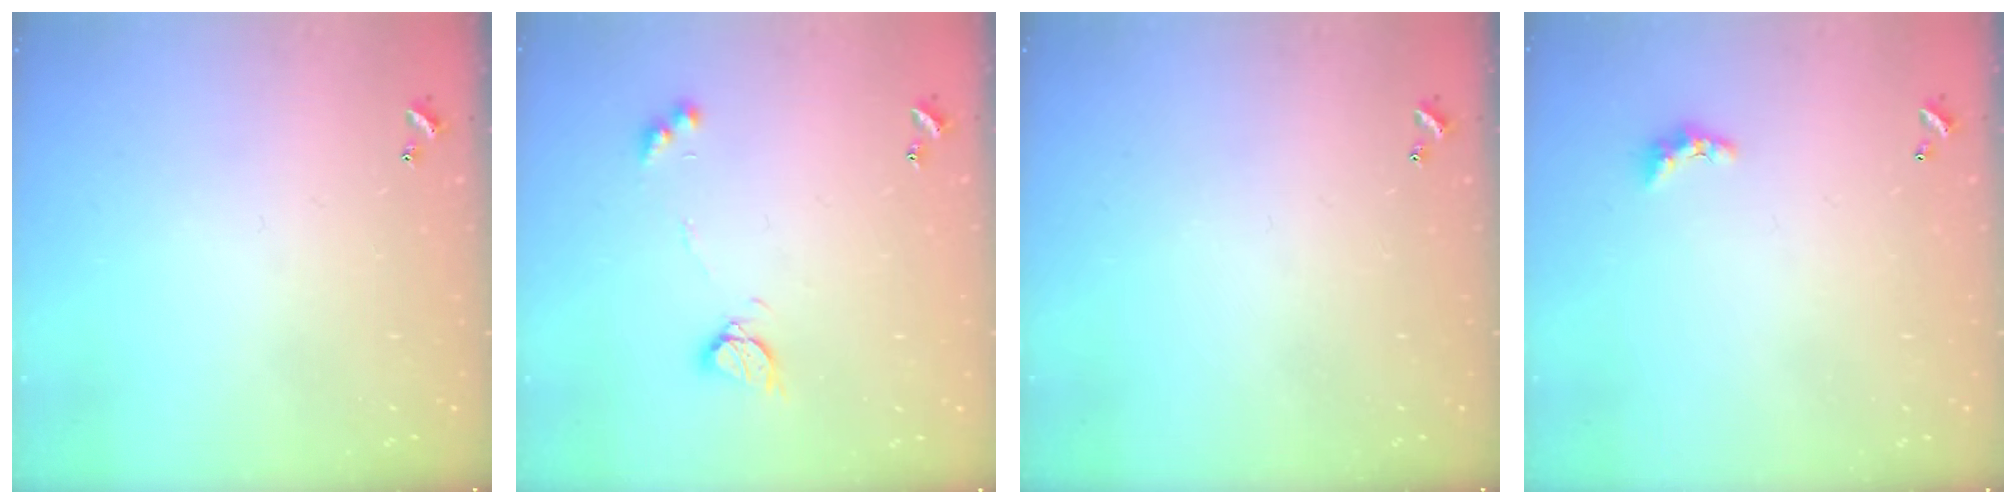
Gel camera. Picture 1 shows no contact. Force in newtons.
{"total": 7.2, "press": 7.2, "slide": 0.8}
{"total": 0.0}
{"total": 2.7, "press": 2.7, "slide": 0.6}